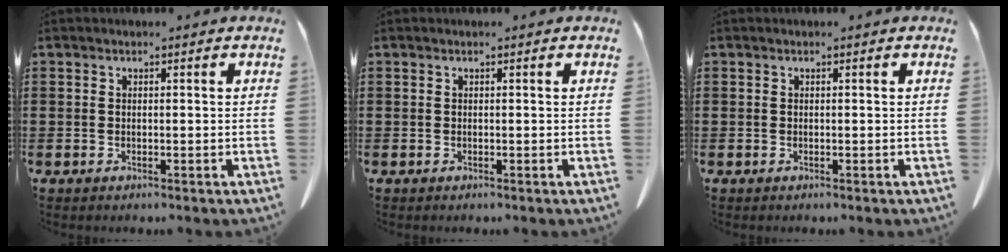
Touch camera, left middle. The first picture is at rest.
{"total": 0.0}
{"total": 0.0}